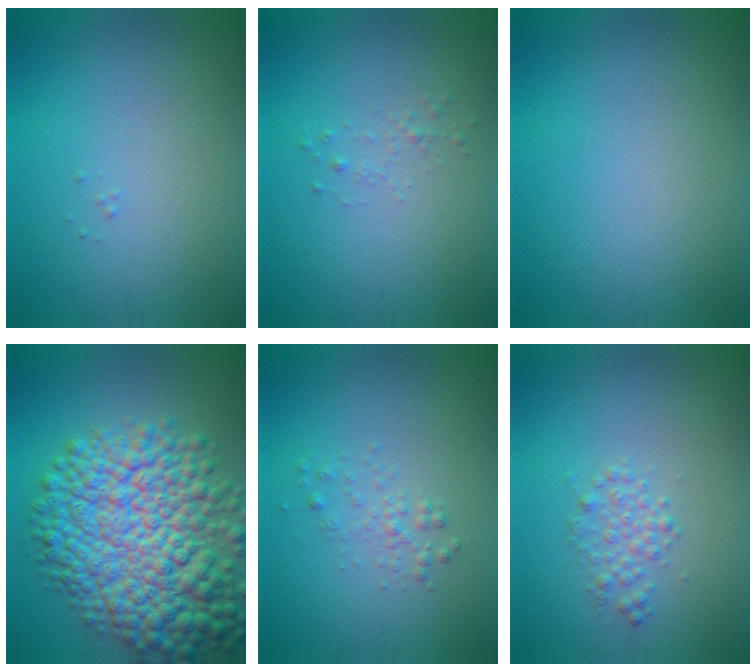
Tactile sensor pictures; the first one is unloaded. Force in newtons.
{"total": 0.8, "press": 0.8, "slide": 0.0}
{"total": 0.0}
{"total": 13.3, "press": 13.2, "slide": 0.4}
{"total": 1.3, "press": 1.3, "slide": 0.1}
{"total": 1.9, "press": 1.9, "slide": 0.0}